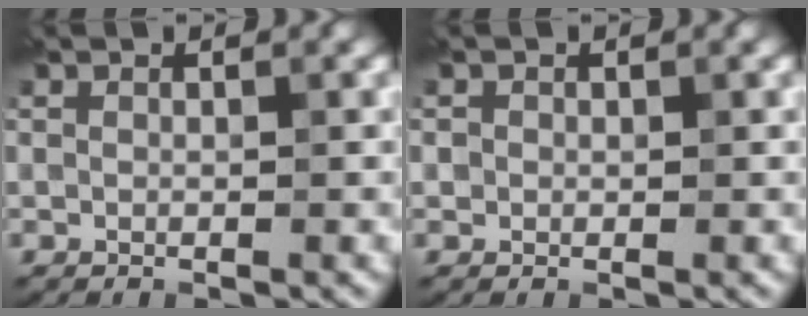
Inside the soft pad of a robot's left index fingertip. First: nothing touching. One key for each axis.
{"total": 1.0, "fx": 0.4, "fy": 0.9, "fz": 0.3, "tx": -0.002, "ty": 0.005, "tz": -0.005}